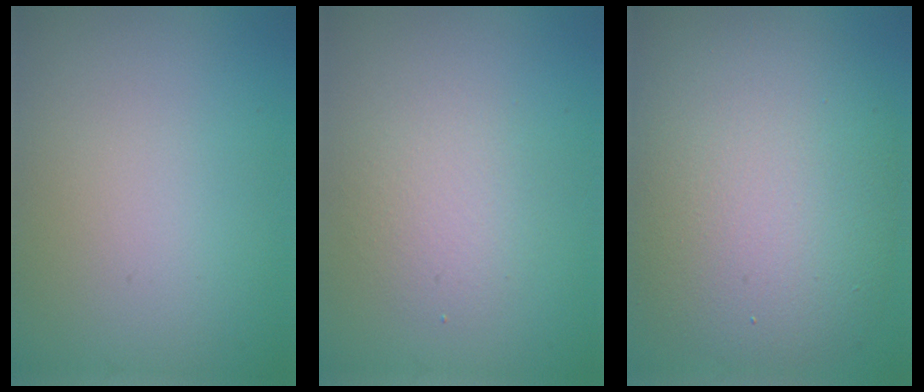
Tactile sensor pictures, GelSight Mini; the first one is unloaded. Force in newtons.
{"total": 2.4, "press": 2.4, "slide": 0.1}
{"total": 10.6, "press": 10.5, "slide": 0.4}